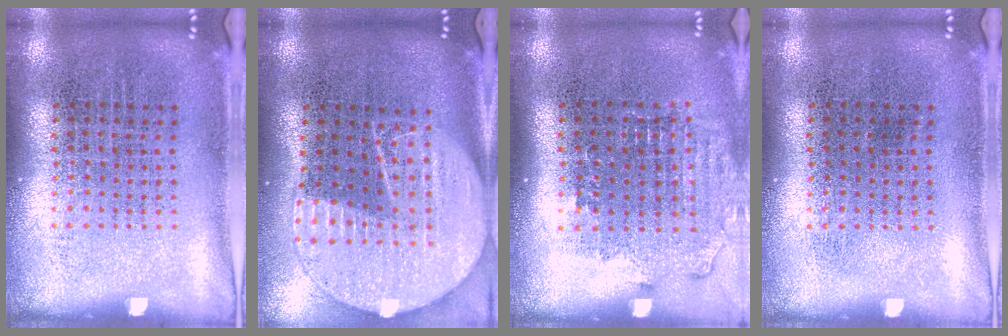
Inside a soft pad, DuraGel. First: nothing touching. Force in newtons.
{"total": 2.1, "press": 1.9, "slide": 1.0}
{"total": 1.6, "press": 1.4, "slide": 0.6}
{"total": 0.0}